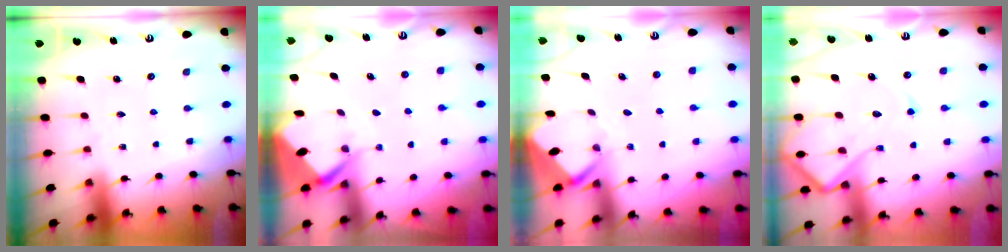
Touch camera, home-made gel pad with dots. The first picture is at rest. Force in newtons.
{"total": 4.6, "press": 4.6, "slide": 0.4}
{"total": 3.1, "press": 3.1, "slide": 0.2}
{"total": 13.8, "press": 13.7, "slide": 1.5}